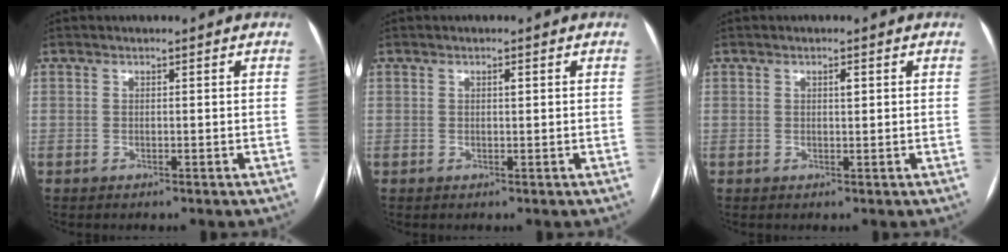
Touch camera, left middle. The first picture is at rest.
{"total": 0.8, "force": [0.3, 0.2, 0.8], "torque": [-0.013, 0.002, 0.003]}
{"total": 1.2, "force": [0.4, 0.3, 1.1], "torque": [-0.017, 0.001, 0.006]}